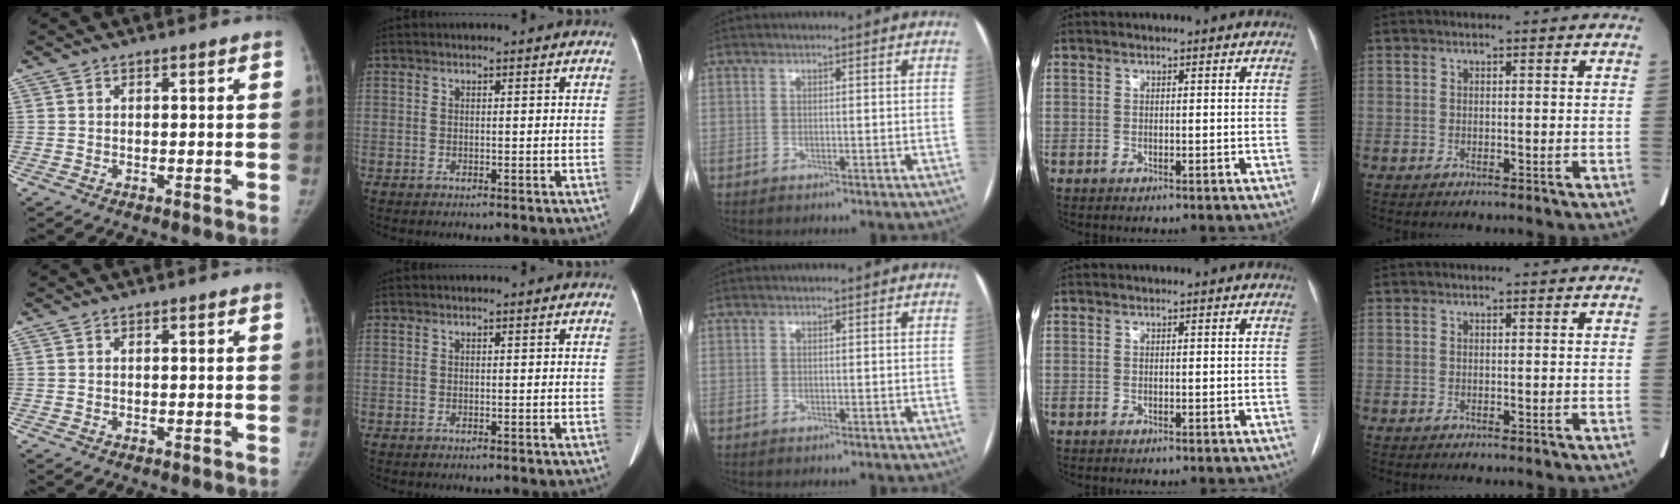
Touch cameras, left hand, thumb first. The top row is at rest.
{}